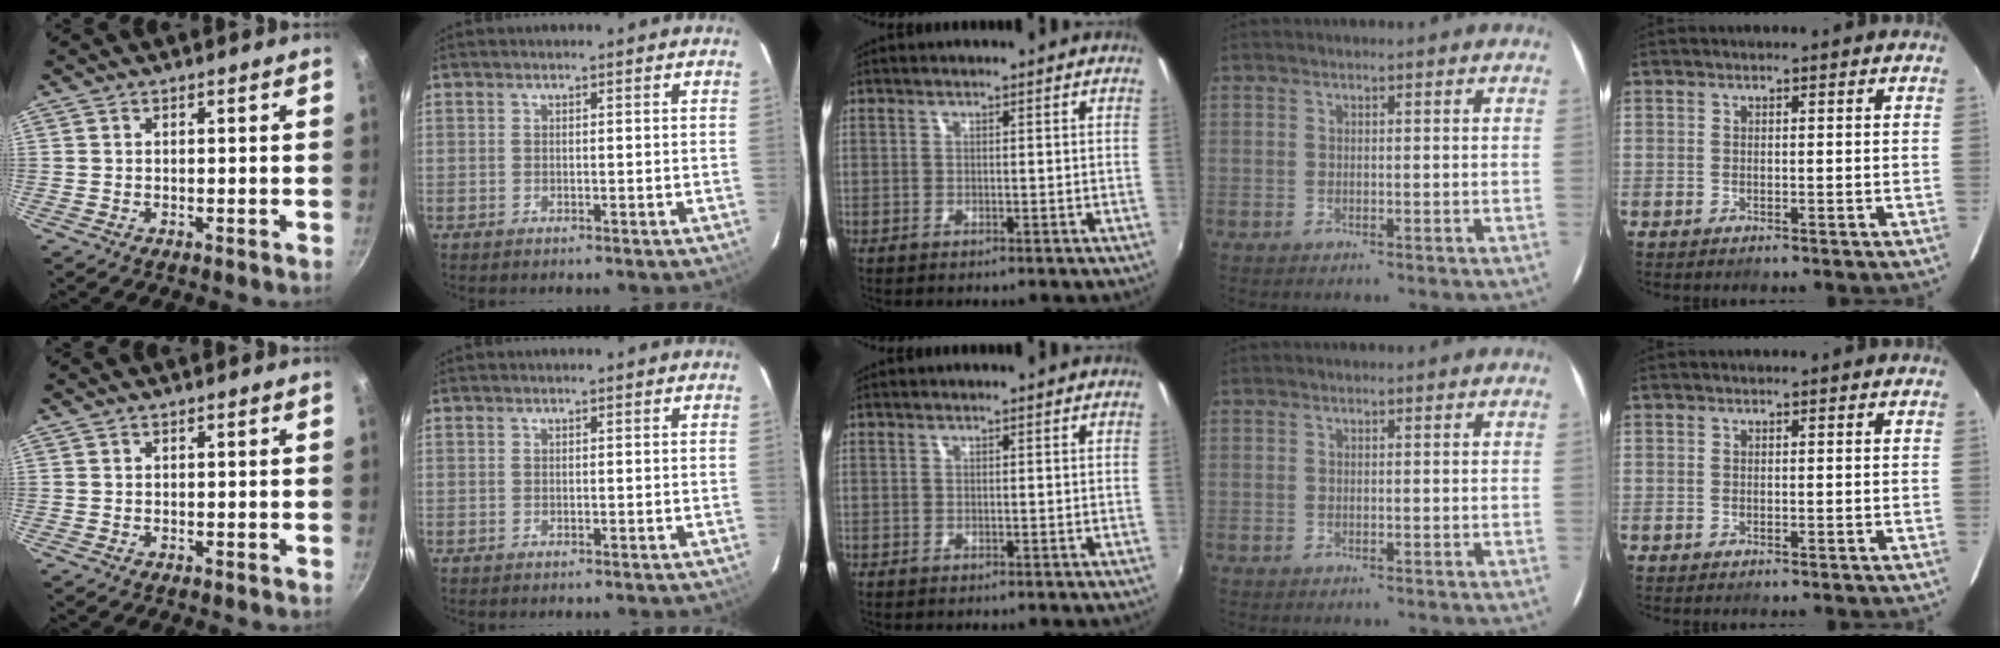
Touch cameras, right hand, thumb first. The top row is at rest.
{}